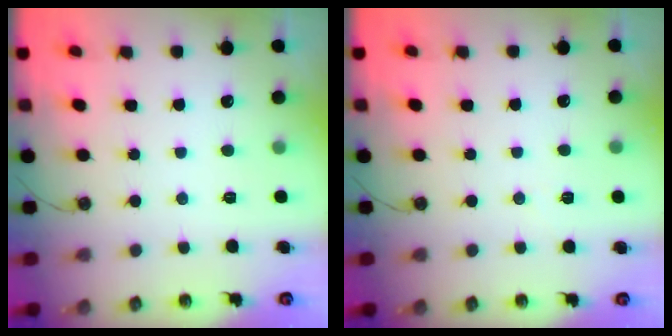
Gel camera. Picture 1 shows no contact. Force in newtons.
{"total": 2.6, "press": 2.5, "slide": 0.8}